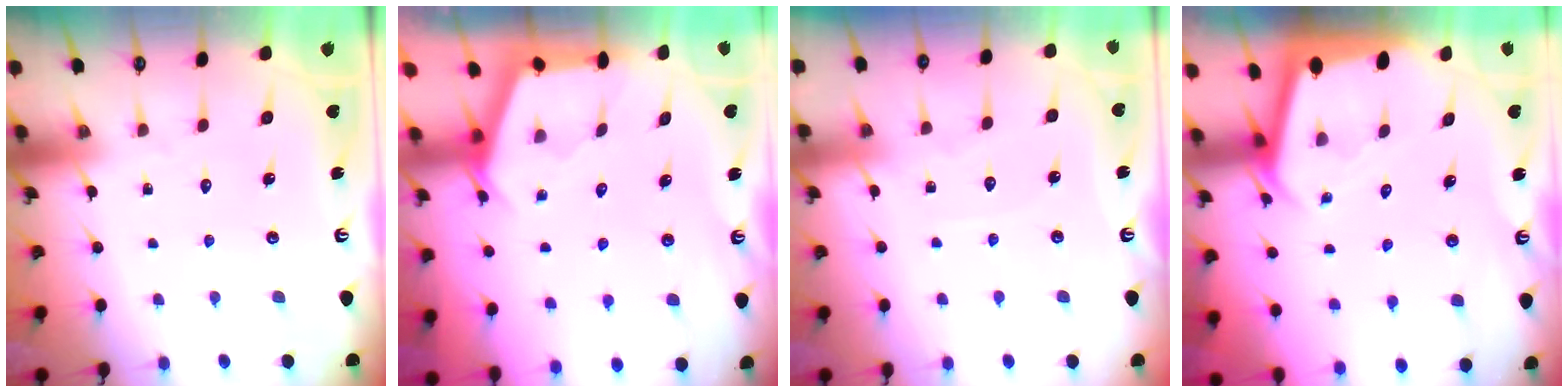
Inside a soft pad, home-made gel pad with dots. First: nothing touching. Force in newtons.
{"total": 2.6, "press": 2.6, "slide": 0.3}
{"total": 4.5, "press": 4.5, "slide": 0.5}
{"total": 2.0, "press": 2.0, "slide": 0.1}